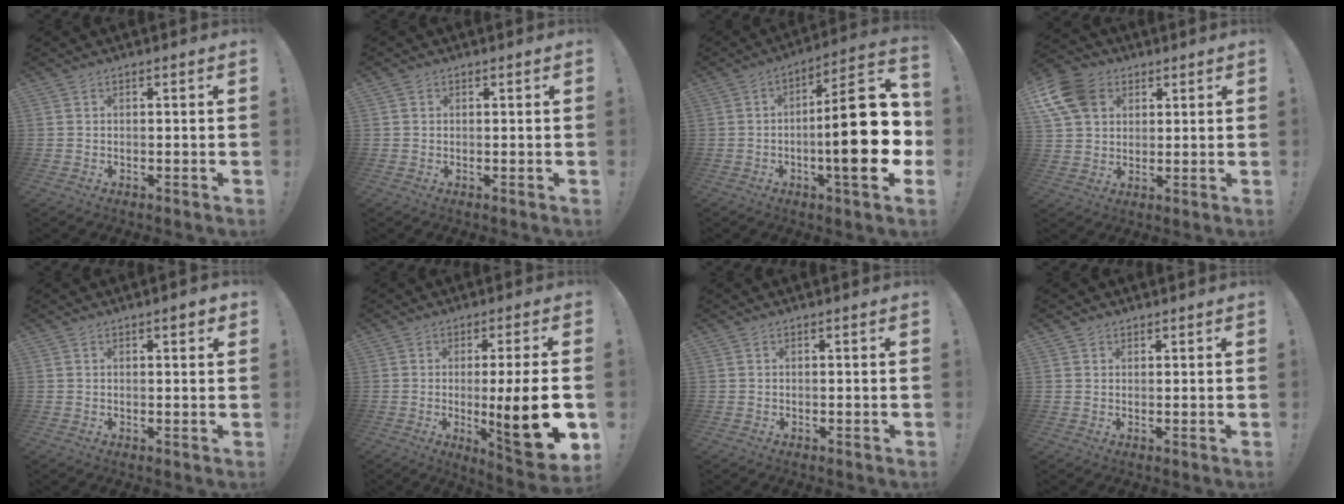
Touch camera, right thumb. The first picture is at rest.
{"total": 0.8, "force": [0.4, 0.7, 0.0], "torque": [0.009, -0.001, 0.006]}
{"total": 24.5, "force": [-2.6, 6.3, 23.5], "torque": [-0.350, 0.012, -0.042]}
{"total": 13.1, "force": [5.0, 10.2, 6.5], "torque": [-0.116, -0.021, 0.102]}
{"total": 2.2, "force": [1.2, 0.7, 1.7], "torque": [-0.019, -0.004, 0.017]}
{"total": 16.5, "force": [-2.6, 2.0, 16.2], "torque": [-0.225, -0.004, -0.030]}
{"total": 0.0}
{"total": 1.3, "force": [1.1, 0.7, 0.1], "torque": [0.003, -0.005, 0.020]}